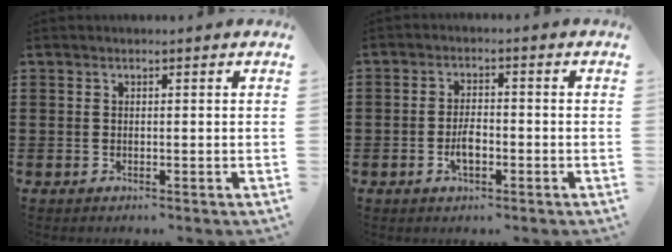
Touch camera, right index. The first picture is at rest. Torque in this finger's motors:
{"motor_torque": [1.42, 0.72, 0.35, 0.10]}